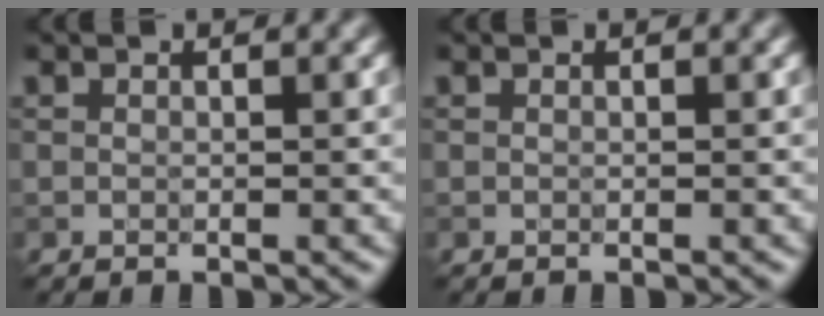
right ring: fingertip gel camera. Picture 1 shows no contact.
{"total": 0.0}